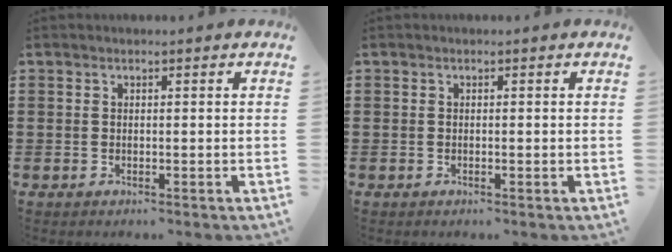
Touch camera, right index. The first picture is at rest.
{"total": 0.0}